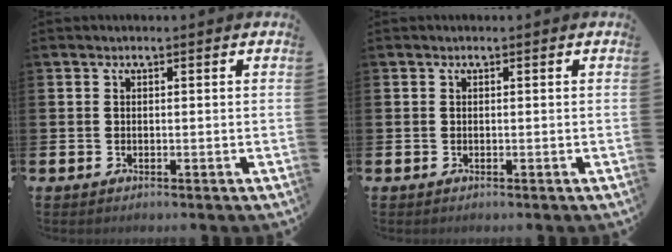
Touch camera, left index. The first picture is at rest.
{"total": 0.0}